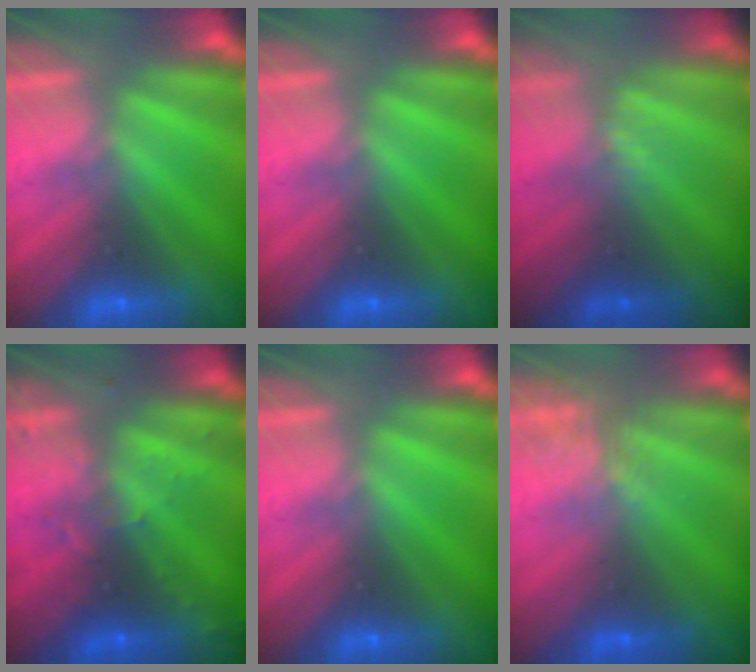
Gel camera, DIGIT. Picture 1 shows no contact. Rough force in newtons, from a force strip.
{"total": 0.0}
{"total": 2.3}
{"total": 3.0}
{"total": 0.0}
{"total": 1.8}